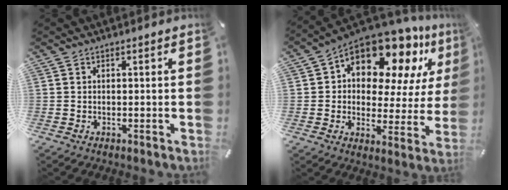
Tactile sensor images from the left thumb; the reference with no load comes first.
{"total": 15.0, "force": [10.6, 7.7, 7.3], "torque": [-0.126, -0.087, 0.186]}